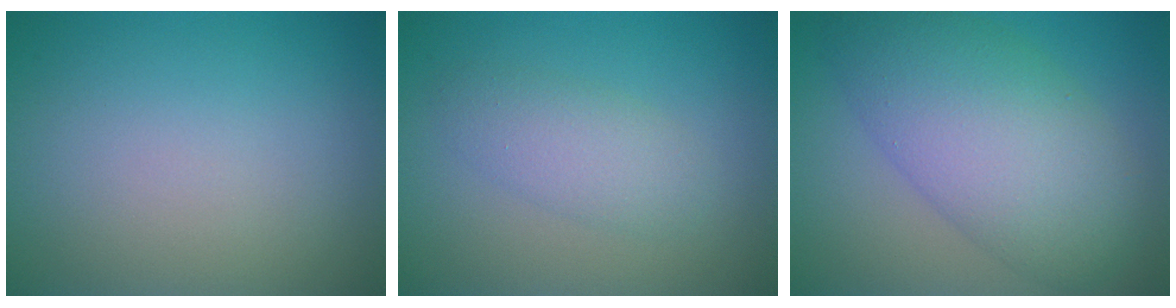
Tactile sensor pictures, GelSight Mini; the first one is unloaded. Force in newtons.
{"total": 2.8, "press": 2.8, "slide": 0.1}
{"total": 7.2, "press": 7.2, "slide": 0.3}